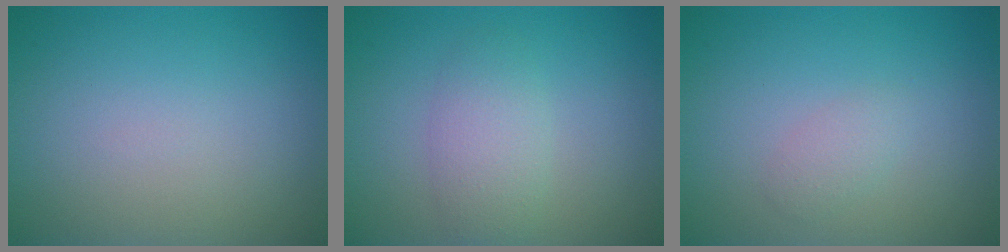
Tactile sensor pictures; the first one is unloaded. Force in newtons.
{"total": 2.8, "press": 2.8, "slide": 0.1}
{"total": 1.1, "press": 1.1, "slide": 0.1}